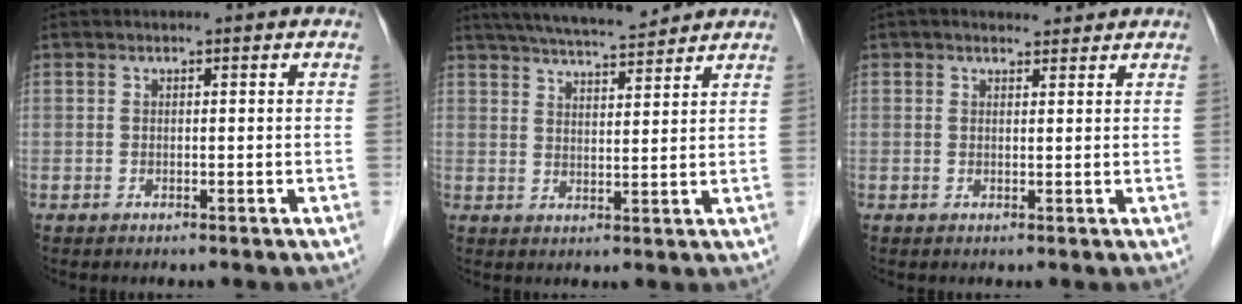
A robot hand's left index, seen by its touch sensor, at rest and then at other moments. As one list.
[{"total": 10.6, "force": [9.5, 1.2, 4.7], "torque": [-0.078, 0.013, 0.146]}, {"total": 3.3, "force": [2.8, 1.2, 1.2], "torque": [-0.017, 0.020, 0.040]}]